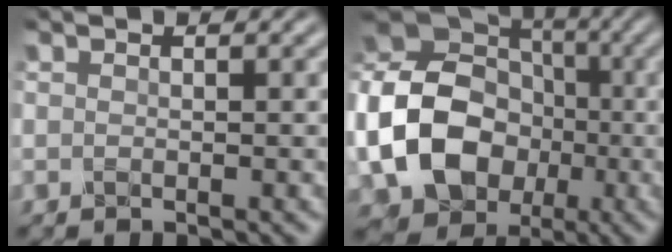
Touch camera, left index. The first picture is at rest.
{"total": 13.6, "force": [-2.3, 10.7, 8.0], "torque": [-0.182, -0.006, -0.042]}